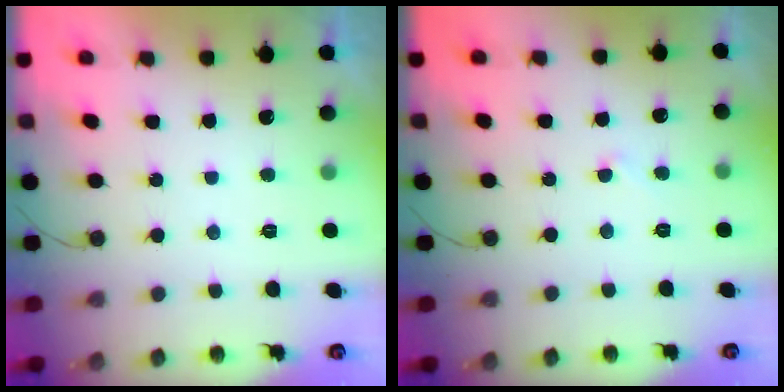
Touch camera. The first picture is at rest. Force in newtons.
{"total": 3.5, "press": 3.5, "slide": 0.2}